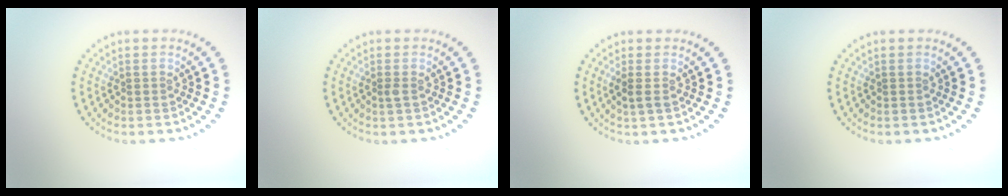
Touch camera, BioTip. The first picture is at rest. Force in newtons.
{"total": 0.6, "press": 0.5, "slide": 0.4}
{"total": 1.1, "press": 0.9, "slide": 0.6}
{"total": 0.0}